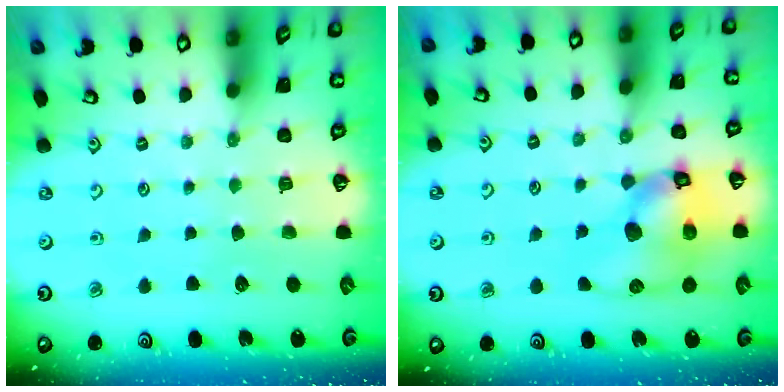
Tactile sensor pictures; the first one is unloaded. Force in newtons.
{"total": 14.1, "press": 13.9, "slide": 2.1}